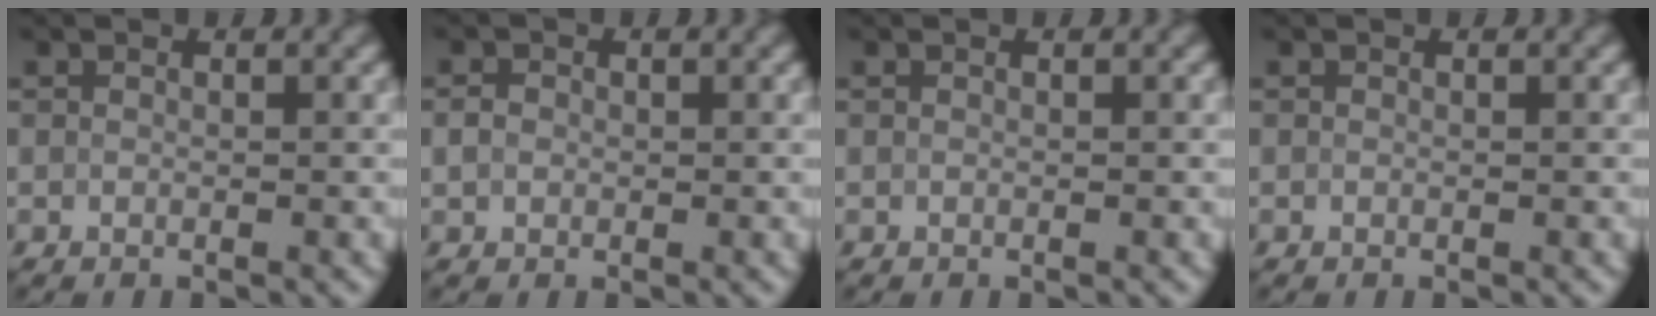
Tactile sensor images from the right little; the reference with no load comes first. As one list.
[{"total": 1.1, "force": [0.0, 1.0, 0.5], "torque": [-0.011, 0.004, -0.003]}, {"total": 0.0}, {"total": 0.0}]